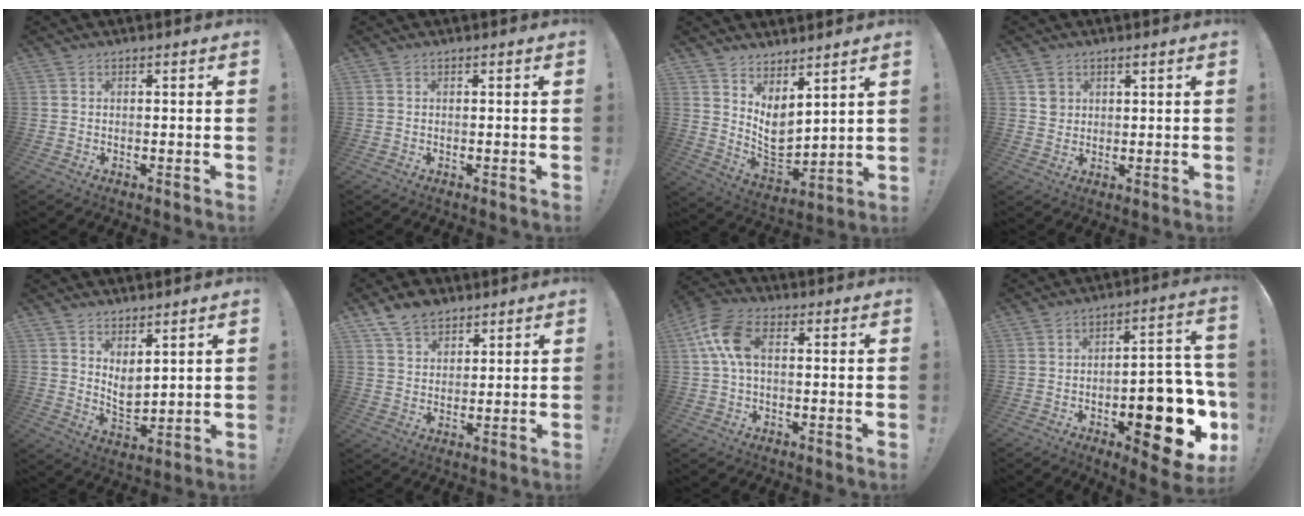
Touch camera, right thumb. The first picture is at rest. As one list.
[{"total": 0.0}, {"total": 7.4, "force": [4.3, 4.5, 4.0], "torque": [-0.053, -0.060, 0.091]}, {"total": 3.1, "force": [1.3, 2.7, 0.9], "torque": [-0.002, -0.005, 0.021]}, {"total": 5.9, "force": [4.0, 3.1, 3.0], "torque": [-0.051, -0.033, 0.079]}, {"total": 8.1, "force": [6.0, 4.7, 2.6], "torque": [-0.043, -0.032, 0.116]}, {"total": 10.5, "force": [2.1, 5.8, 8.5], "torque": [-0.165, 0.009, 0.042]}, {"total": 19.4, "force": [-6.8, 8.3, 16.2], "torque": [-0.176, 0.037, -0.090]}]